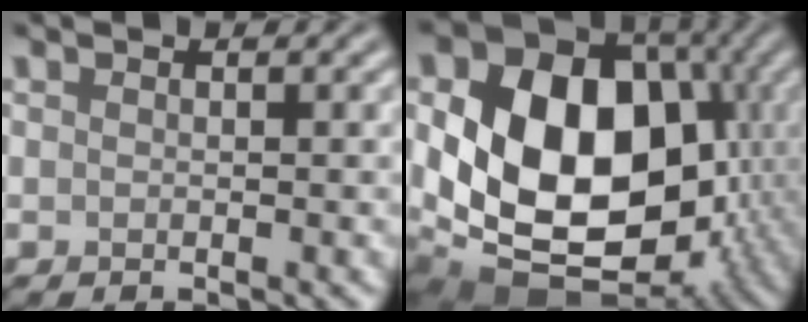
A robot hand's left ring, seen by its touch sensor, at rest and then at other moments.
{"total": 18.2, "force": [-0.6, 13.4, 12.3], "torque": [-0.189, -0.012, -0.005]}